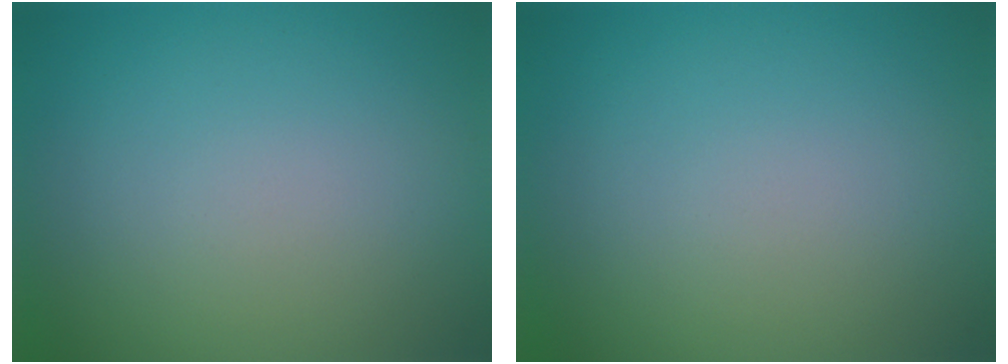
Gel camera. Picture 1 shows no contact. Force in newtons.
{"total": 0.0}